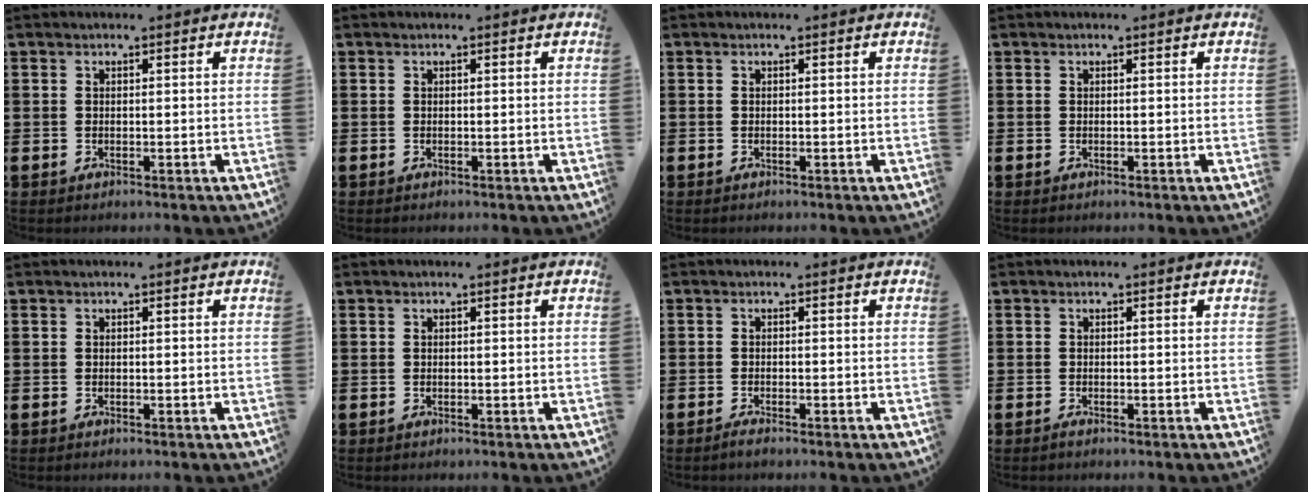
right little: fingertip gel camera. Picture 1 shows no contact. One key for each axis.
{"total": 0.0}
{"total": 0.0}
{"total": 0.0}
{"total": 0.0}
{"total": 0.0}
{"total": 0.9, "fx": -0.6, "fy": 0.1, "fz": 0.7, "tx": -0.012, "ty": -0.002, "tz": -0.012}
{"total": 0.6, "fx": -0.4, "fy": 0.1, "fz": 0.5, "tx": -0.009, "ty": -0.002, "tz": -0.007}